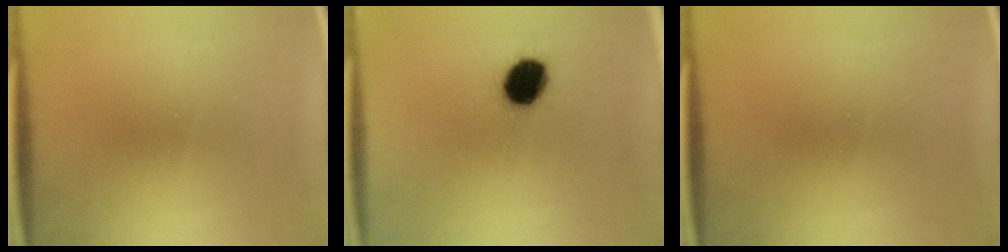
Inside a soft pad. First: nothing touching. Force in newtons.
{"total": 8.8}
{"total": 0.0}